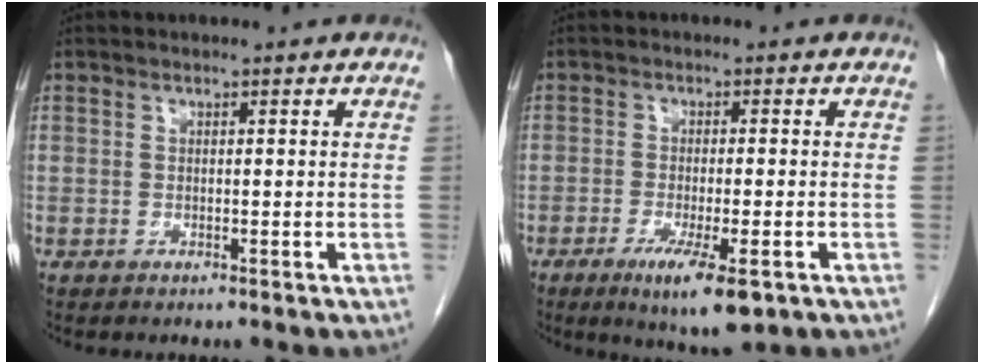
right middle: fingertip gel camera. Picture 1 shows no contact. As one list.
[{"total": 7.6, "force": [-4.0, 1.1, 6.3], "torque": [-0.106, -0.021, -0.060]}]